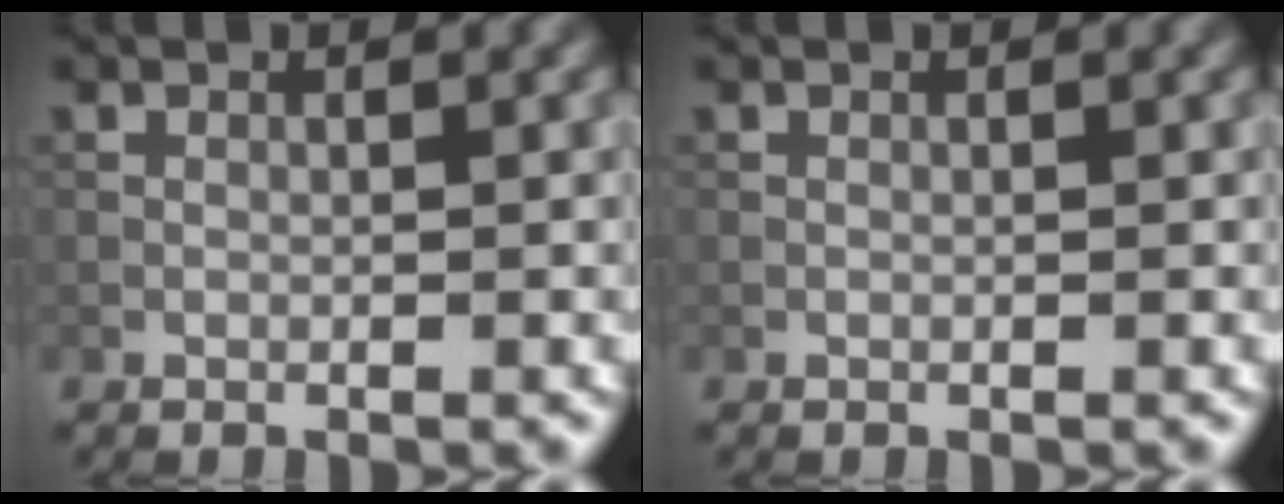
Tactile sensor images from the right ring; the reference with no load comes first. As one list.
[{"total": 0.0}]